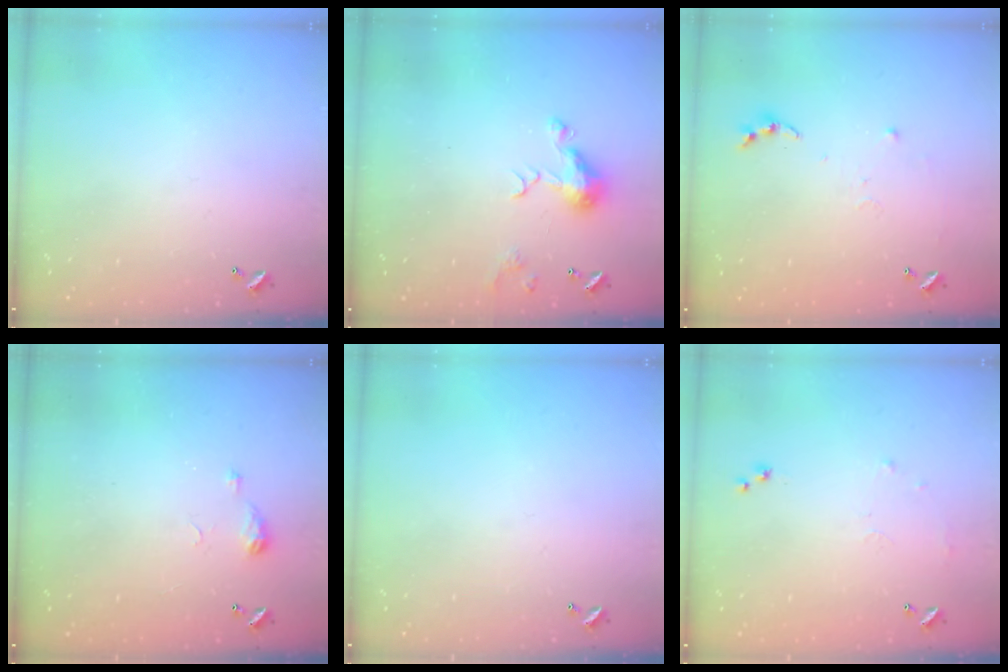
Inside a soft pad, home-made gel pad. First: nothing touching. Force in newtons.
{"total": 7.3, "press": 7.3, "slide": 1.0}
{"total": 6.1, "press": 6.1, "slide": 0.7}
{"total": 5.4, "press": 5.3, "slide": 0.8}
{"total": 0.0}
{"total": 6.0, "press": 5.9, "slide": 1.0}